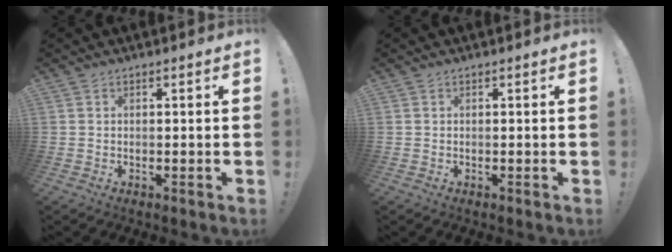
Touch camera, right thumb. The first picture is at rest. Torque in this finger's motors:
{"motor_torque": [0.00, 0.00, 0.10, -0.09, 0.06]}